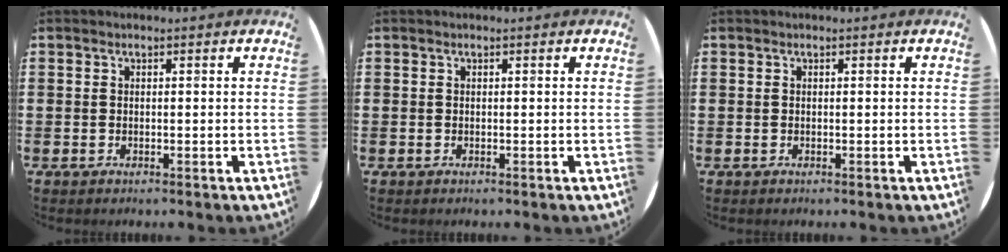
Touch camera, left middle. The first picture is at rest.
{"total": 0.0}
{"total": 0.0}